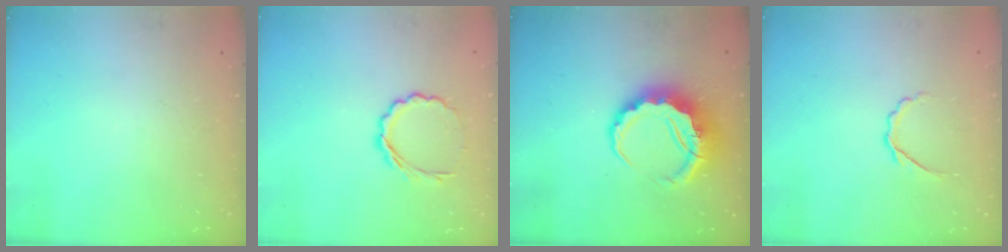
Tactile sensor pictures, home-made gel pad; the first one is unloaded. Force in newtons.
{"total": 6.0, "press": 5.9, "slide": 1.5}
{"total": 7.3, "press": 7.0, "slide": 1.9}
{"total": 2.8, "press": 2.7, "slide": 0.9}